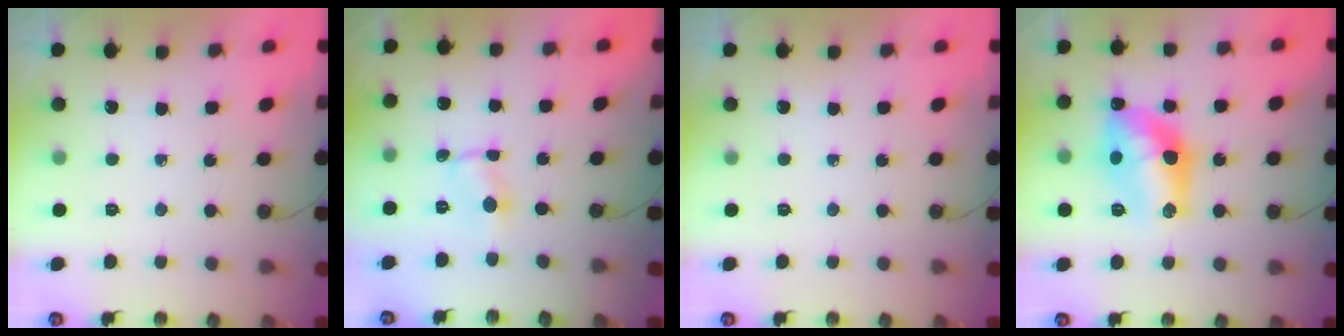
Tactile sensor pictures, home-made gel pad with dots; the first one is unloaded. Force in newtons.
{"total": 0.9, "press": 0.8, "slide": 0.2}
{"total": 0.0}
{"total": 14.5, "press": 14.5, "slide": 0.9}